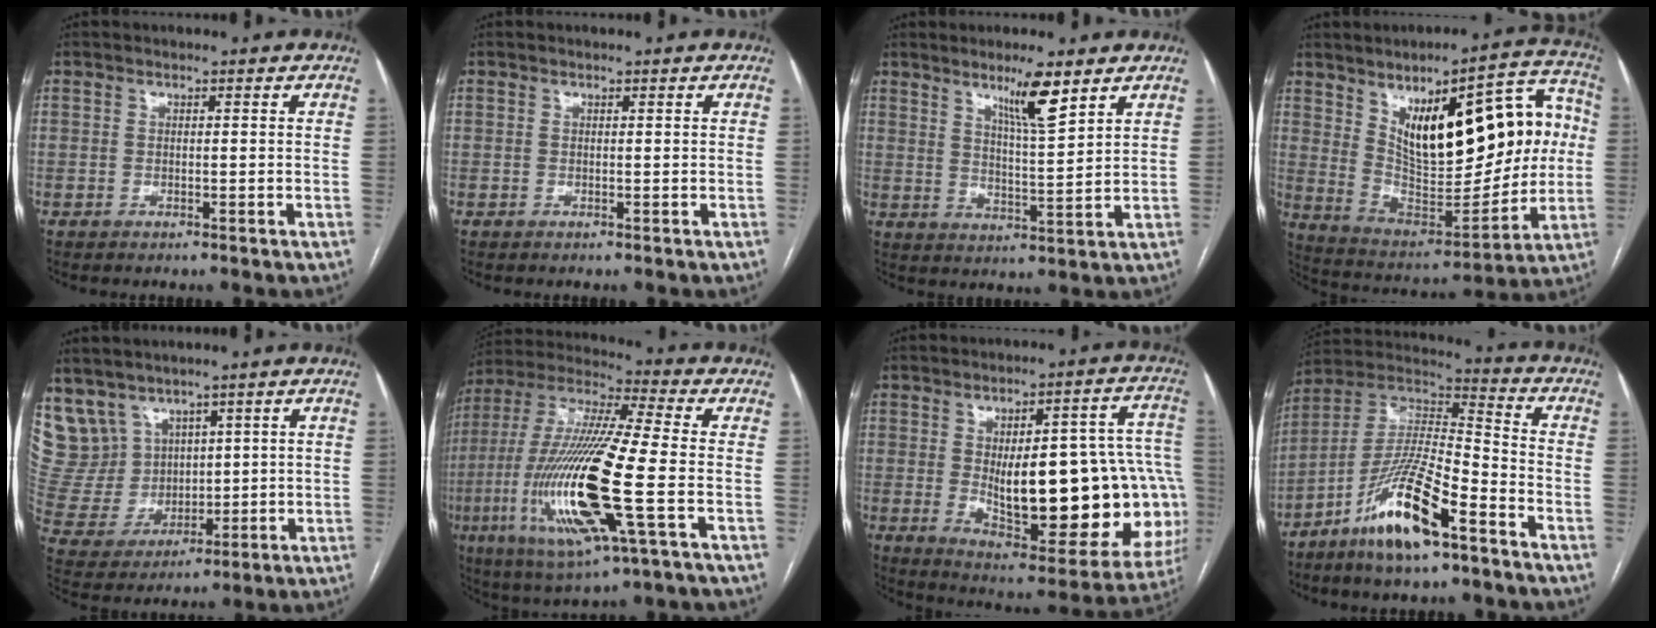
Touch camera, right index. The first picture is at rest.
{"total": 0.0}
{"total": 7.4, "force": [4.9, 0.2, 5.6], "torque": [-0.096, -0.011, 0.085]}
{"total": 24.5, "force": [5.2, 9.2, 22.1], "torque": [-0.338, 0.036, 0.090]}
{"total": 10.2, "force": [6.9, 7.4, 1.3], "torque": [-0.050, 0.035, 0.163]}
{"total": 21.6, "force": [-5.2, 2.0, 20.9], "torque": [-0.457, -0.025, -0.097]}
{"total": 27.7, "force": [-2.2, 9.1, 26.1], "torque": [-0.278, 0.018, 0.000]}
{"total": 15.2, "force": [-9.0, 2.5, 12.0], "torque": [-0.237, -0.005, -0.167]}